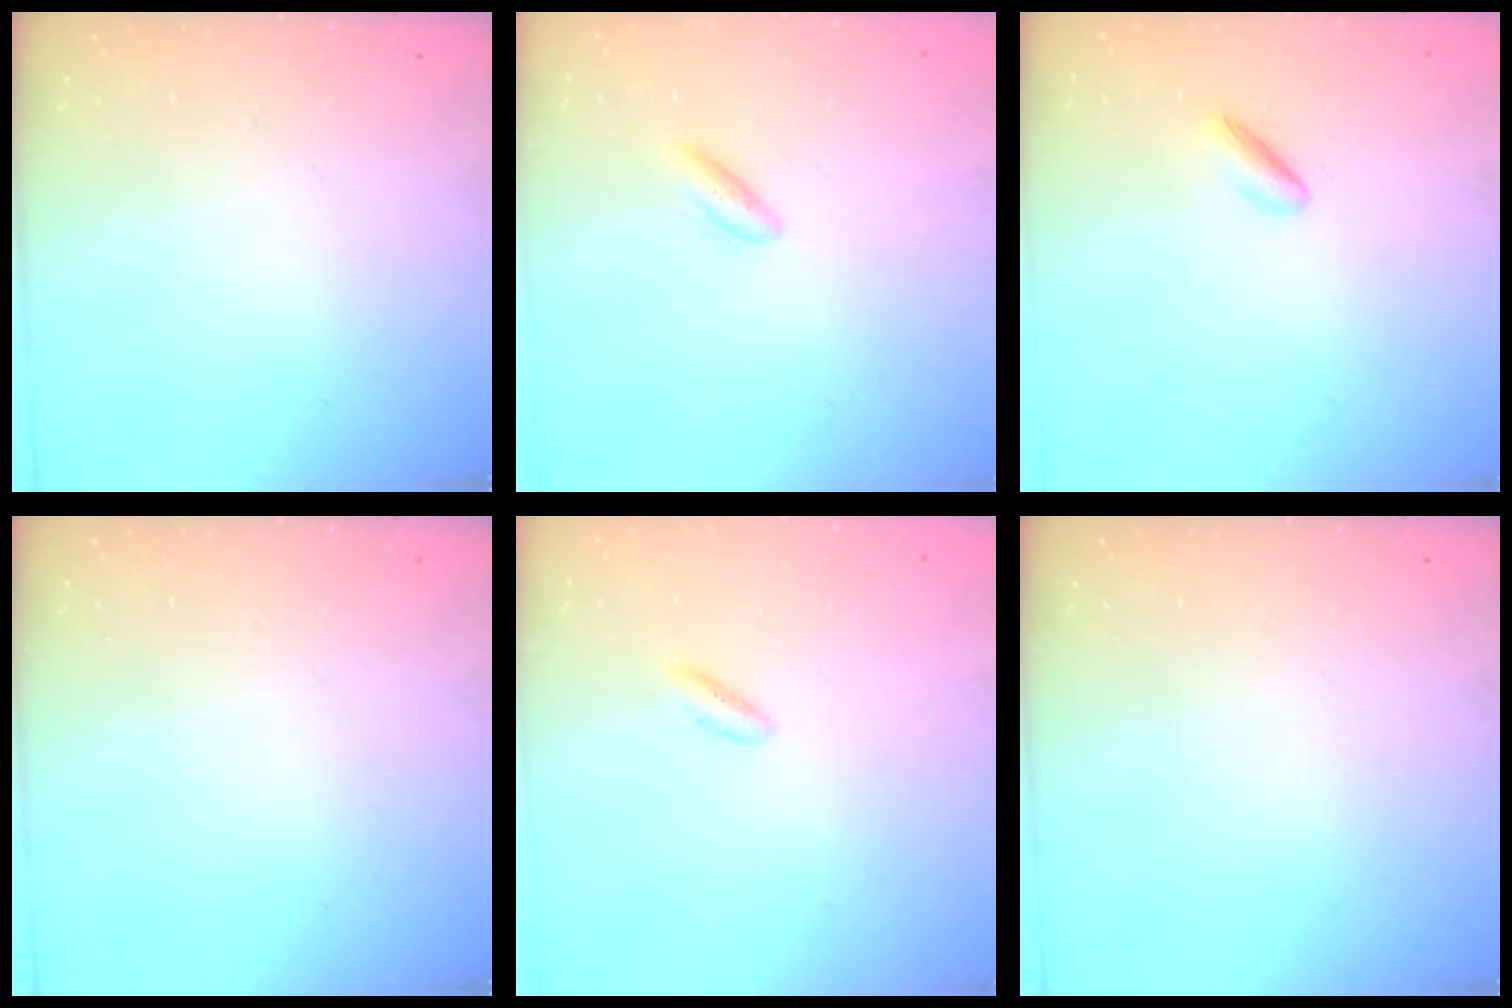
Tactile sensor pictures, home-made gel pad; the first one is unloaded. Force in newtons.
{"total": 2.0, "press": 1.7, "slide": 1.2}
{"total": 3.1, "press": 3.0, "slide": 0.9}
{"total": 0.0}
{"total": 1.7, "press": 1.4, "slide": 0.9}
{"total": 0.0}